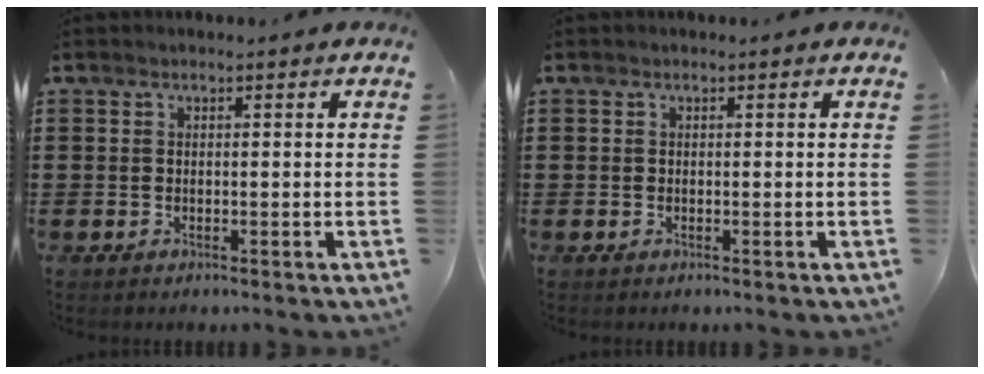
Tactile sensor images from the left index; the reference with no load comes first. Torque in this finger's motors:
{"motor_torque": [0.02, -0.02, -0.01, 0.00]}